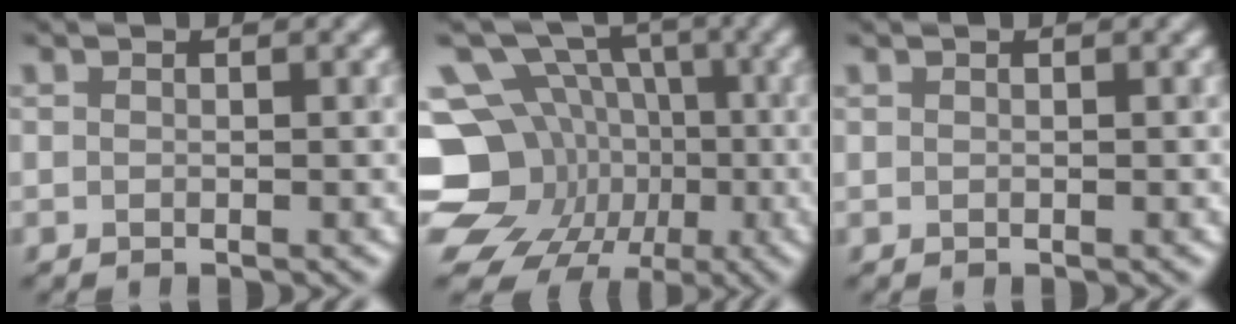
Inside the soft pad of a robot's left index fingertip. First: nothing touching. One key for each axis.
{"total": 16.5, "fx": -3.8, "fy": 14.5, "fz": 7.0, "tx": -0.159, "ty": -0.004, "tz": -0.087}
{"total": 0.0}